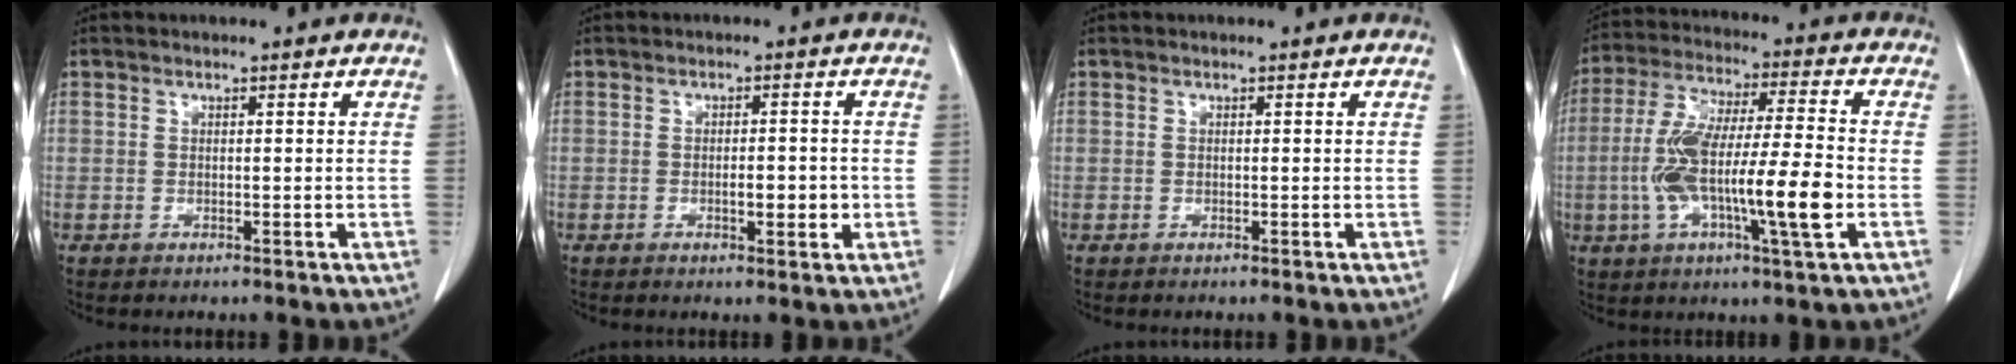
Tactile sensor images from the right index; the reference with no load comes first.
{"total": 3.1, "force": [-0.8, 1.0, 2.8], "torque": [-0.045, 0.001, -0.007]}
{"total": 0.0}
{"total": 15.5, "force": [-3.4, 1.4, 15.0], "torque": [-0.289, -0.001, -0.061]}